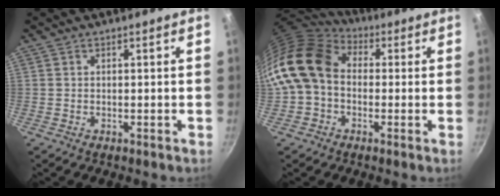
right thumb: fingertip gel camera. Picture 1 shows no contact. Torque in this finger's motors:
{"motor_torque": [0.89, 2.38, 1.17, -1.11, 0.35]}